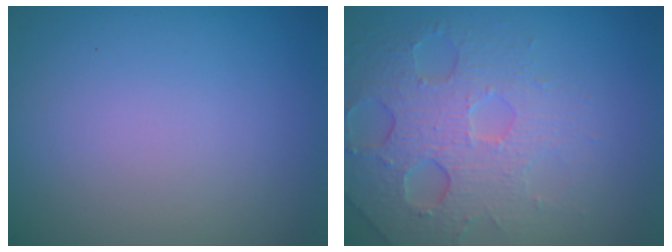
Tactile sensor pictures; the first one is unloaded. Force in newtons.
{"total": 5.4, "press": 4.2, "slide": 3.4}